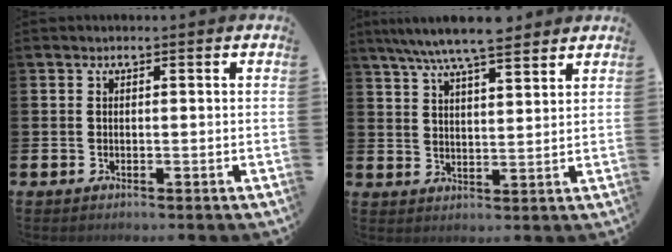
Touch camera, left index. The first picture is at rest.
{"total": 7.5, "force": [6.9, 0.8, 2.9], "torque": [-0.081, -0.018, 0.128]}